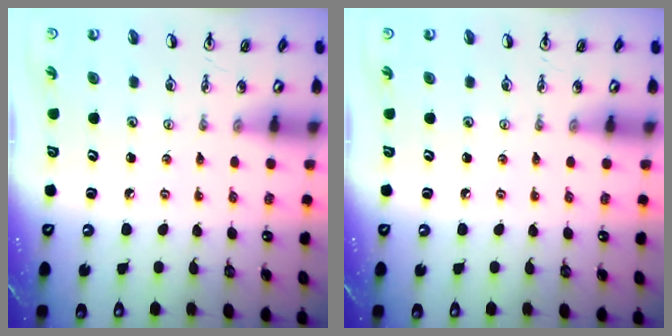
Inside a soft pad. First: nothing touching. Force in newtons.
{"total": 0.0}